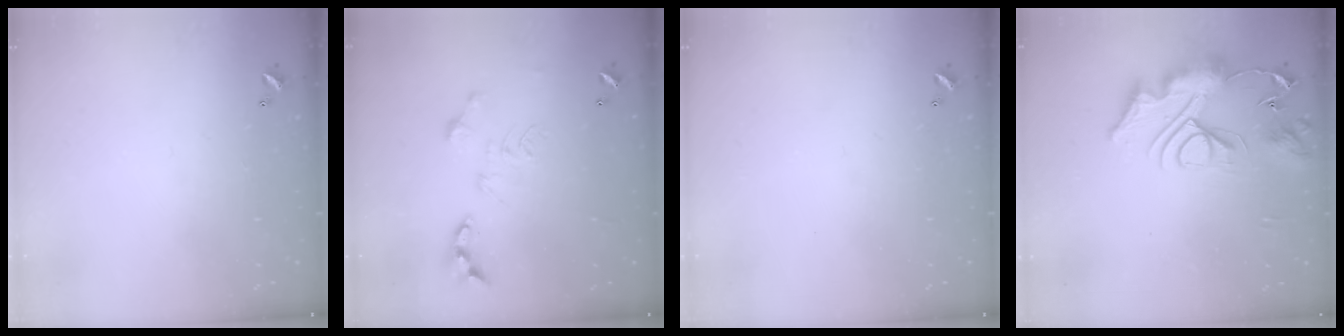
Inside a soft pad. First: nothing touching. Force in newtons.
{"total": 0.0}
{"total": 0.0}
{"total": 17.1, "press": 17.1, "slide": 1.7}